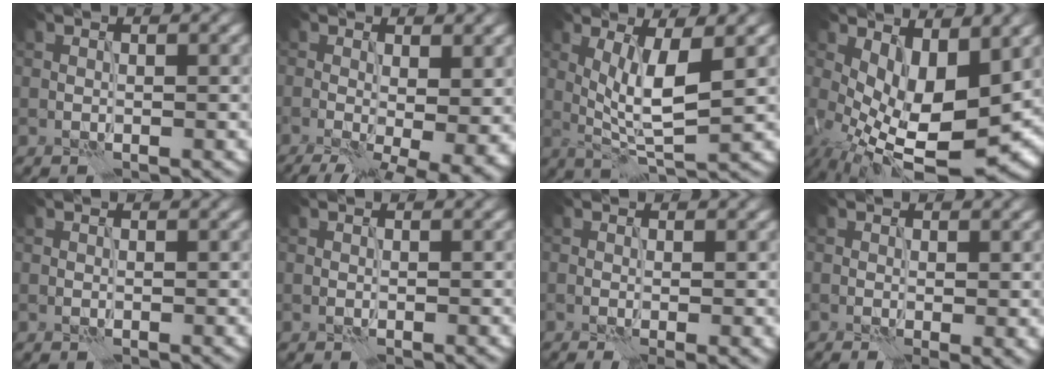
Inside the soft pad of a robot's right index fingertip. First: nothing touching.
{"total": 9.5, "force": [-1.9, 4.1, 8.3], "torque": [-0.100, -0.027, -0.011]}
{"total": 5.6, "force": [0.8, 1.3, 5.4], "torque": [-0.095, -0.012, 0.018]}
{"total": 11.2, "force": [-0.4, 4.9, 10.1], "torque": [-0.170, -0.024, 0.003]}
{"total": 0.0}
{"total": 0.0}
{"total": 1.2, "force": [-0.2, 0.0, 1.2], "torque": [-0.017, -0.002, -0.003]}
{"total": 1.6, "force": [0.1, 0.3, 1.6], "torque": [-0.024, -0.003, 0.002]}